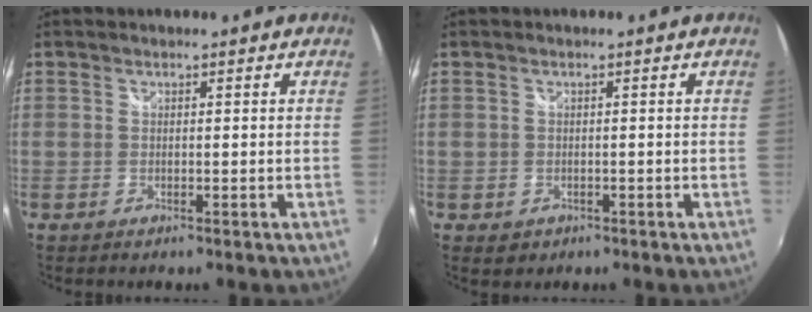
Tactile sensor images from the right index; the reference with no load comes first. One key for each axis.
{"total": 2.0, "fx": -0.6, "fy": 1.7, "fz": 0.7, "tx": -0.015, "ty": -0.006, "tz": -0.006}